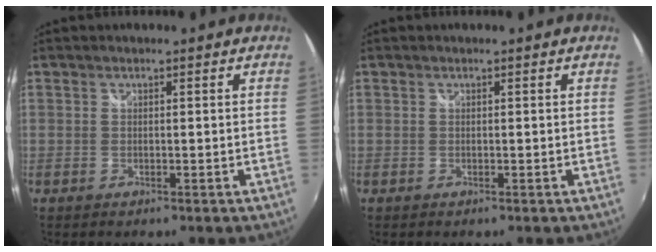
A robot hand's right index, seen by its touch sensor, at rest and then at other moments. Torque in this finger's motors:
{"motor_torque": [0.09, 0.07, -0.04, 0.00]}